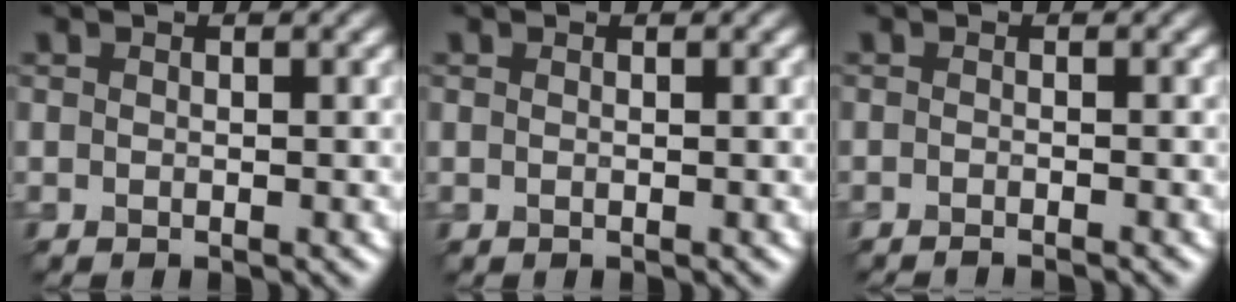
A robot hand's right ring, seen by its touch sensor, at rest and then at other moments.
{"total": 0.0}
{"total": 1.4, "force": [-1.1, 0.3, 0.8], "torque": [0.000, -0.004, -0.021]}